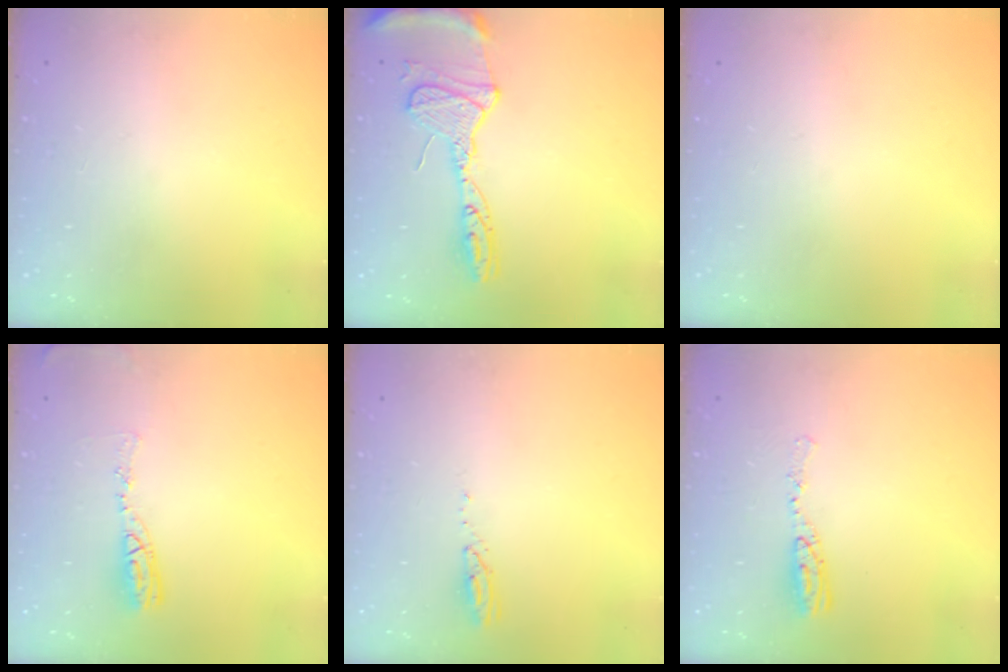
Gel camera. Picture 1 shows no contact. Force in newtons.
{"total": 15.9, "press": 15.8, "slide": 1.6}
{"total": 0.0}
{"total": 8.9, "press": 8.9, "slide": 0.8}
{"total": 3.0, "press": 2.9, "slide": 0.3}
{"total": 8.1, "press": 8.1, "slide": 0.6}